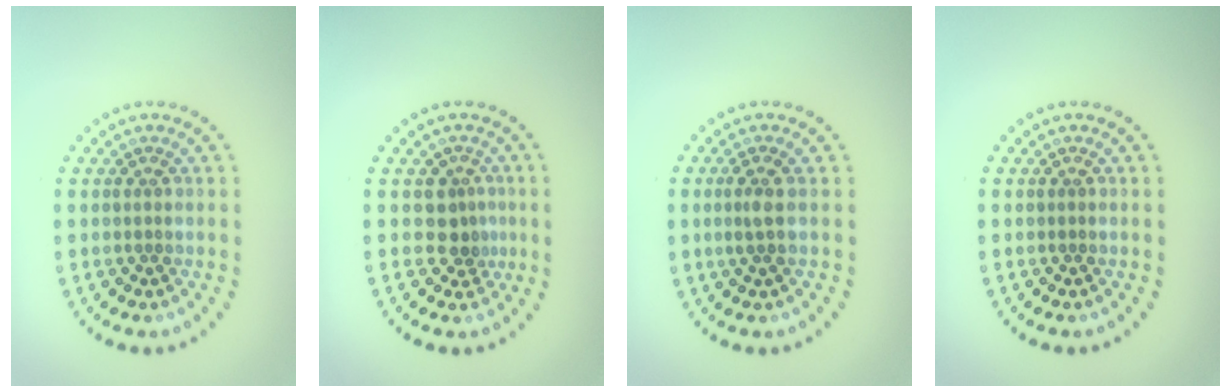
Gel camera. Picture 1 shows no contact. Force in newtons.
{"total": 2.4, "press": 1.8, "slide": 1.6}
{"total": 1.5, "press": 1.2, "slide": 0.9}
{"total": 0.0}